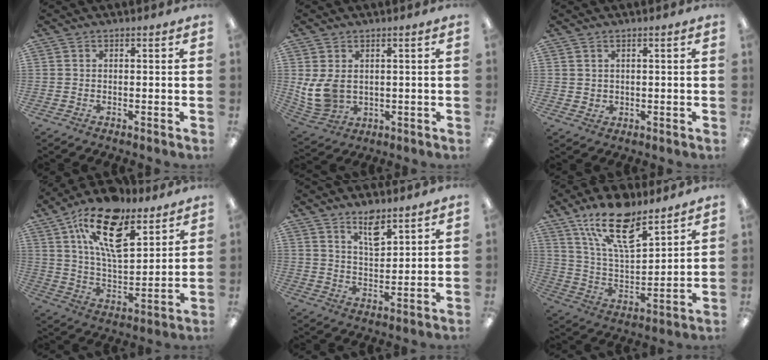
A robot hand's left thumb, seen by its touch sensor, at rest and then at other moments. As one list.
[{"total": 8.1, "force": [1.3, 6.1, 5.2], "torque": [-0.128, 0.004, 0.029]}, {"total": 1.9, "force": [1.2, 1.5, 0.1], "torque": [-0.004, 0.001, 0.021]}, {"total": 19.5, "force": [11.7, 8.7, 13.0], "torque": [-0.221, -0.051, 0.205]}, {"total": 7.1, "force": [5.3, 2.7, 3.8], "torque": [-0.056, -0.030, 0.091]}, {"total": 18.4, "force": [12.6, 7.1, 11.2], "torque": [-0.205, -0.058, 0.220]}]